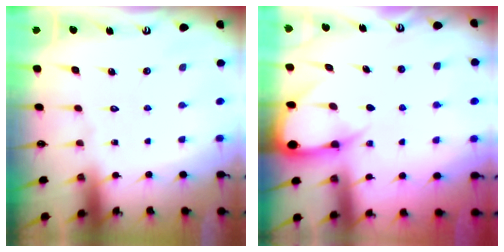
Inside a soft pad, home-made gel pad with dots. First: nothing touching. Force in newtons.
{"total": 6.0, "press": 5.9, "slide": 0.6}